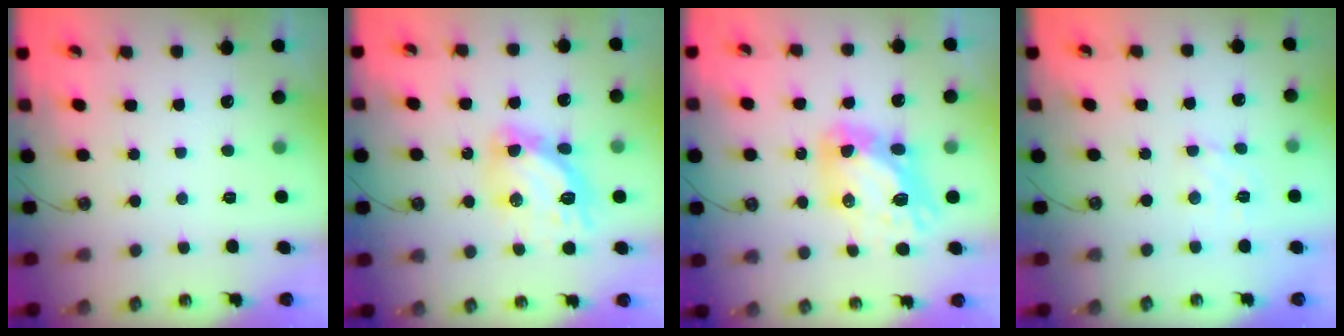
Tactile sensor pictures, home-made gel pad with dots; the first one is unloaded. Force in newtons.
{"total": 13.2, "press": 13.1, "slide": 1.6}
{"total": 12.5, "press": 12.5, "slide": 1.2}
{"total": 3.0, "press": 3.0, "slide": 0.3}